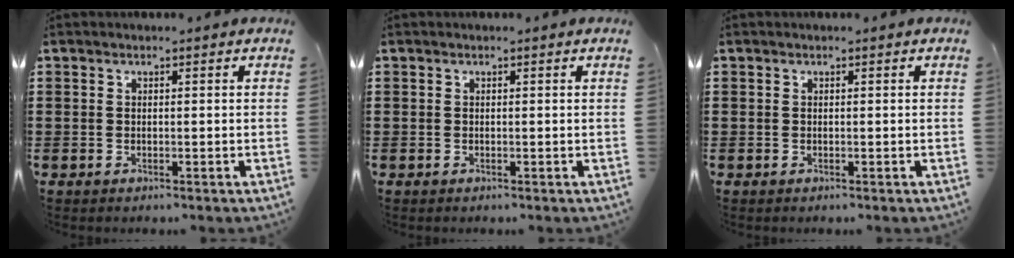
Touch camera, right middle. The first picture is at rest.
{"total": 0.0}
{"total": 0.0}